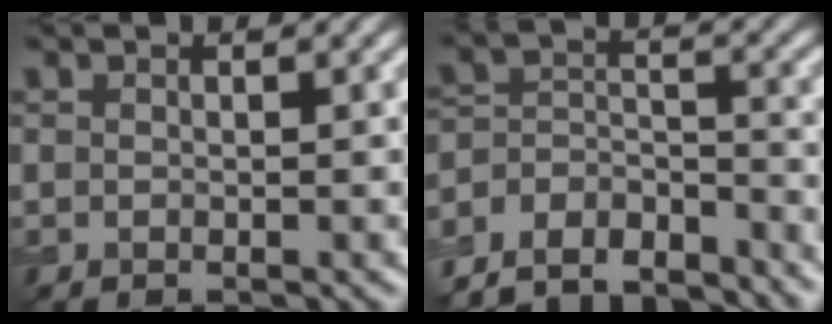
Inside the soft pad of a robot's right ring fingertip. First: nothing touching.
{"total": 9.8, "force": [-8.7, 3.9, 2.4], "torque": [-0.042, 0.007, -0.136]}